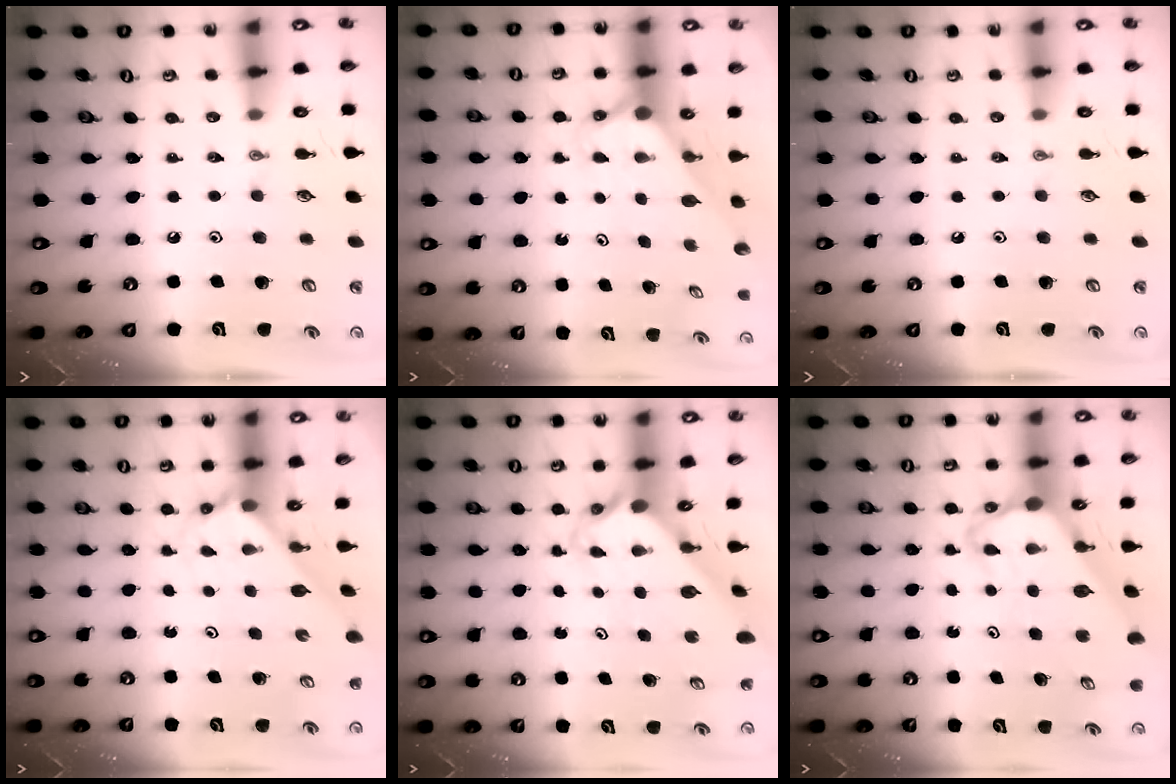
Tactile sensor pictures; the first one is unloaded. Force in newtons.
{"total": 2.9, "press": 2.9, "slide": 0.0}
{"total": 0.0}
{"total": 2.7, "press": 2.7, "slide": 0.2}
{"total": 4.1, "press": 4.0, "slide": 0.5}
{"total": 5.1, "press": 5.1, "slide": 0.3}